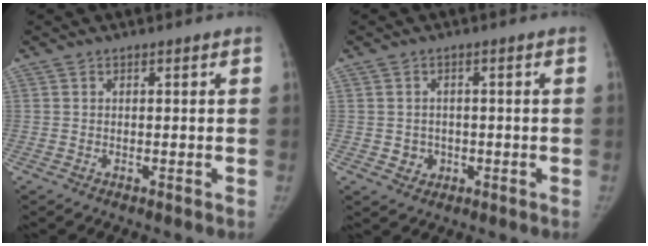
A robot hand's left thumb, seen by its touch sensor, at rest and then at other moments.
{"total": 3.0, "force": [-0.7, 2.8, 0.9], "torque": [0.003, 0.005, -0.006]}